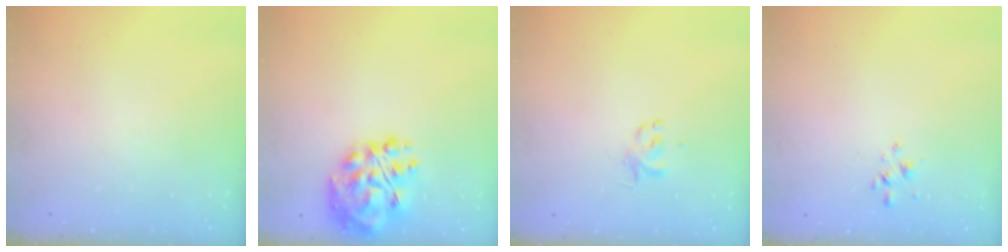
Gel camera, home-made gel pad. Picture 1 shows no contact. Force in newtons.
{"total": 14.5, "press": 13.9, "slide": 3.9}
{"total": 2.6, "press": 2.6, "slide": 0.5}
{"total": 2.7, "press": 2.5, "slide": 0.9}